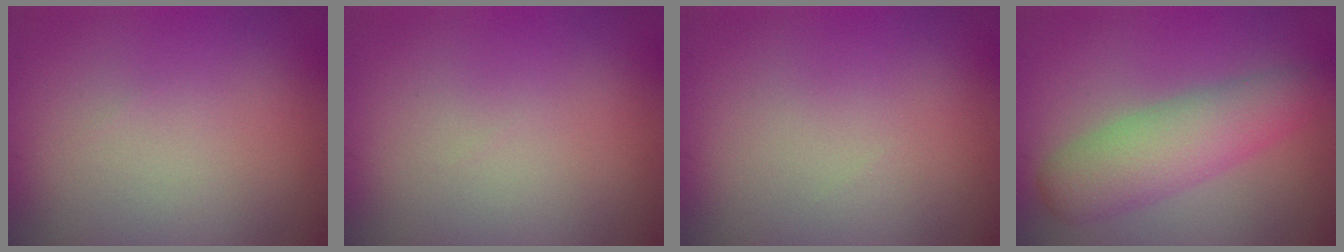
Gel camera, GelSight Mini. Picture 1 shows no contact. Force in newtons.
{"total": 0.0}
{"total": 0.0}
{"total": 4.8, "press": 4.8, "slide": 0.1}